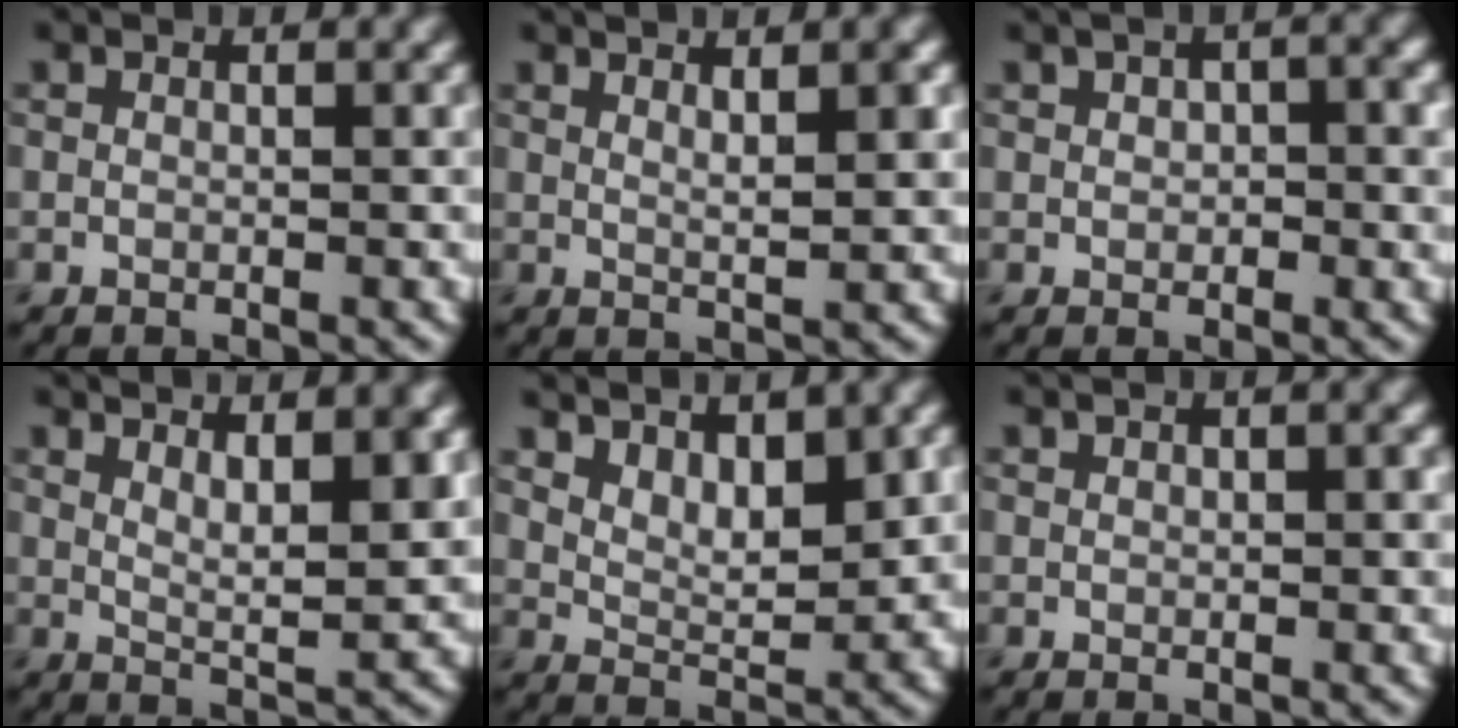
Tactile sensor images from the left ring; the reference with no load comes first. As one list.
[{"total": 3.6, "force": [1.8, 0.9, 2.9], "torque": [-0.025, 0.009, 0.015]}, {"total": 3.8, "force": [1.0, 2.2, 3.0], "torque": [-0.037, 0.008, 0.015]}, {"total": 5.6, "force": [3.1, 1.3, 4.4], "torque": [-0.052, 0.001, 0.044]}, {"total": 5.5, "force": [3.5, 2.4, 3.6], "torque": [-0.051, -0.002, 0.056]}, {"total": 1.6, "force": [0.7, 0.7, 1.3], "torque": [-0.018, 0.004, 0.014]}]